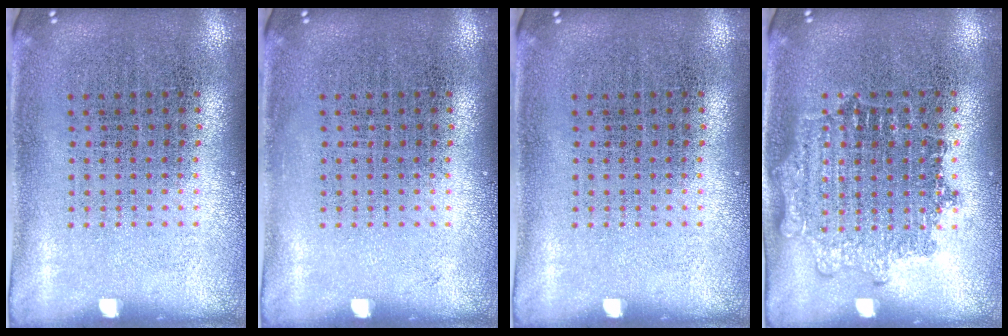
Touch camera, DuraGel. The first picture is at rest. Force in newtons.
{"total": 0.0}
{"total": 0.0}
{"total": 1.1, "press": 1.1, "slide": 0.1}